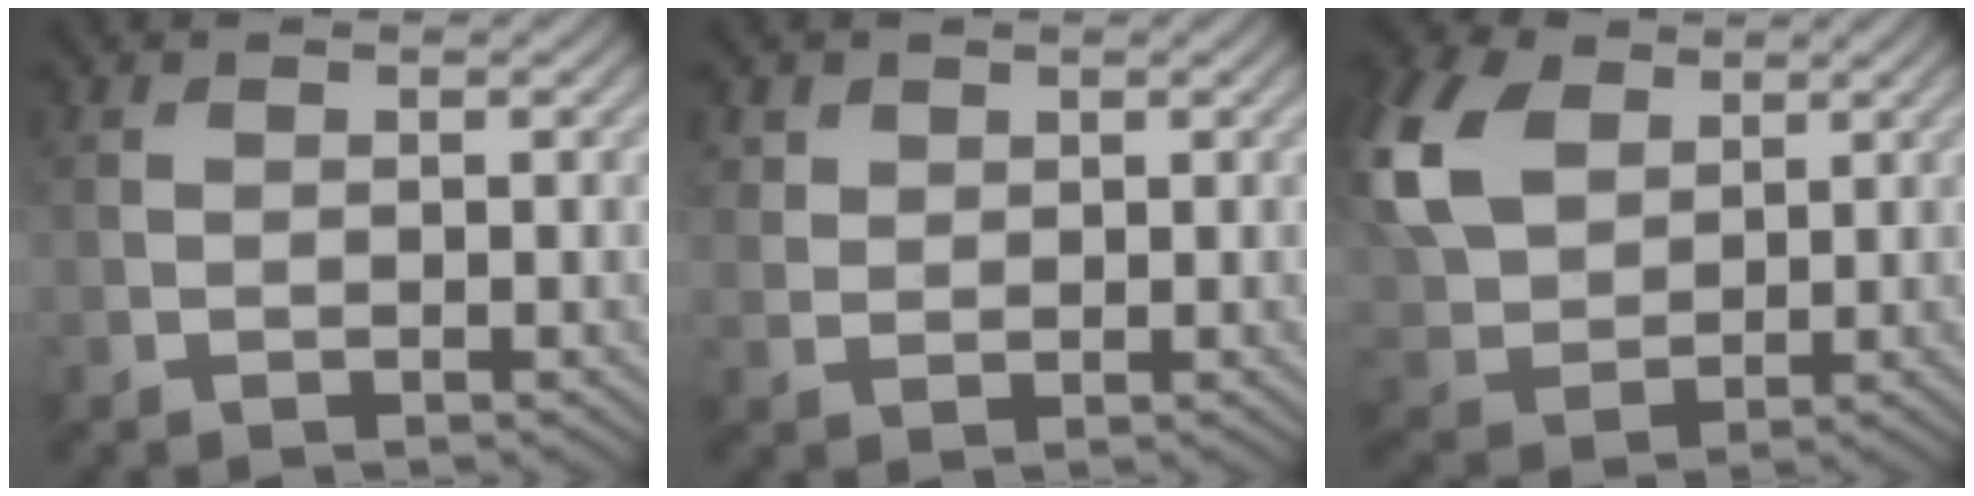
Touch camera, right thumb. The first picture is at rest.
{"total": 2.2, "force": [1.4, 1.6, 0.5], "torque": [-0.016, -0.008, 0.034]}
{"total": 12.7, "force": [4.7, 8.4, 8.3], "torque": [-0.243, 0.025, 0.094]}